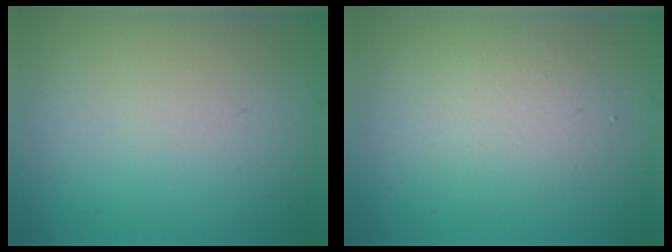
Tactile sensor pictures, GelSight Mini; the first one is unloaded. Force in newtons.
{"total": 2.4, "press": 2.4, "slide": 0.2}